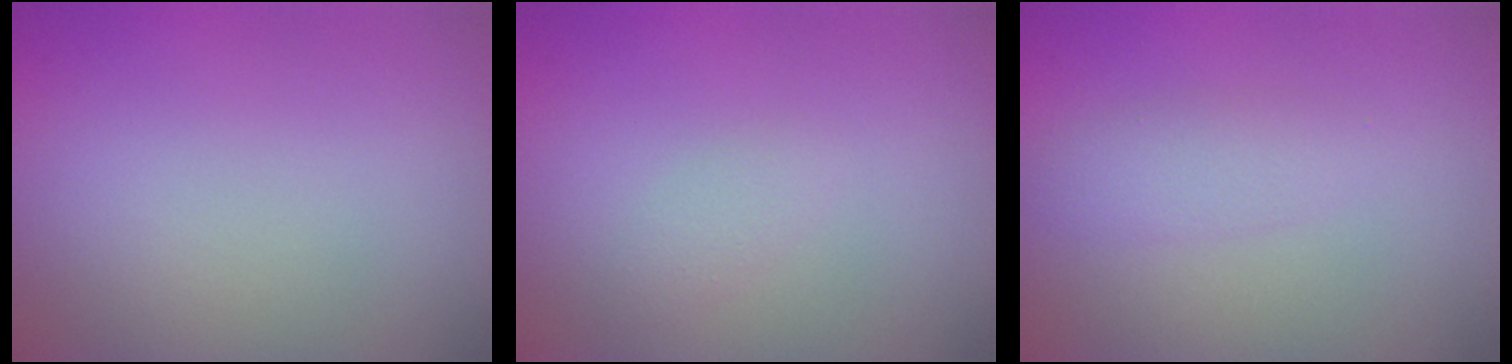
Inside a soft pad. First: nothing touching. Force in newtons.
{"total": 1.0, "press": 1.0, "slide": 0.1}
{"total": 1.8, "press": 1.8, "slide": 0.0}